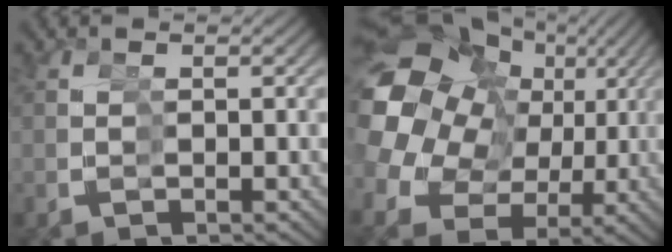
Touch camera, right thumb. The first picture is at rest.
{"total": 14.8, "force": [1.7, 10.9, 9.8], "torque": [-0.199, -0.006, 0.033]}